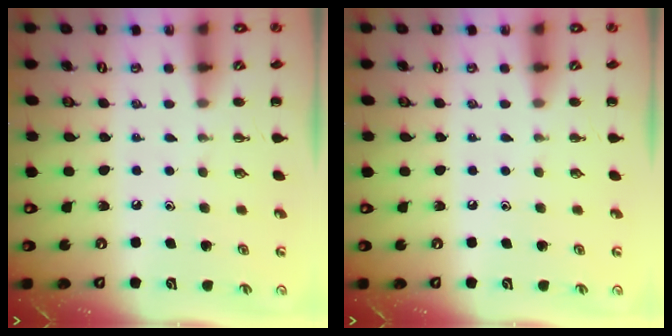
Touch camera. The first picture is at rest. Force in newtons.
{"total": 0.0}